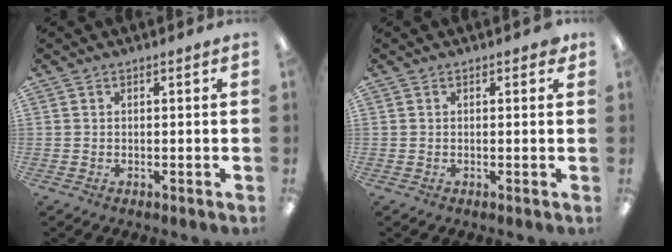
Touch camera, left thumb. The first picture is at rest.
{"total": 1.0, "force": [0.5, 0.5, 0.7], "torque": [-0.007, 0.000, 0.007]}